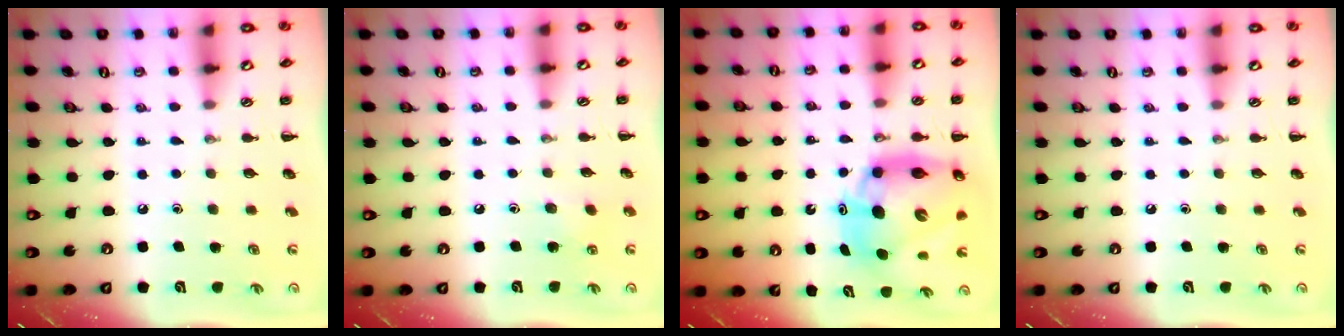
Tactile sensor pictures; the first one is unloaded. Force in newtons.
{"total": 6.8, "press": 6.7, "slide": 0.9}
{"total": 14.6, "press": 14.0, "slide": 3.9}
{"total": 0.0}